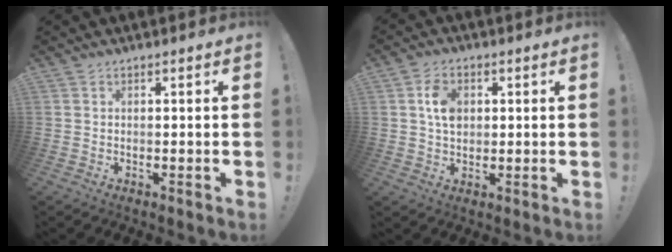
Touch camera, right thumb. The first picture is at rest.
{"total": 7.2, "force": [1.4, 5.3, 4.7], "torque": [-0.063, 0.004, 0.027]}